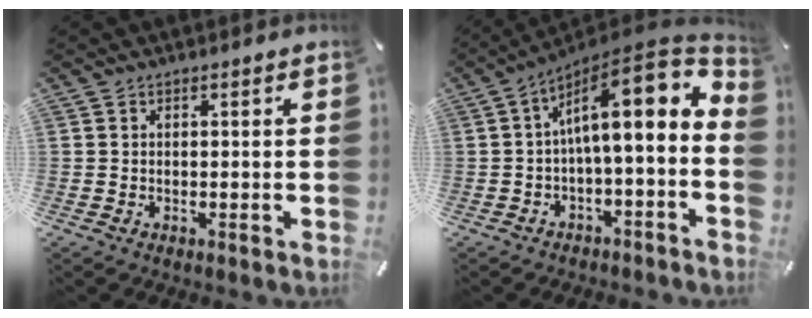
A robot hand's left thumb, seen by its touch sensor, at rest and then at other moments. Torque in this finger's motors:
{"motor_torque": [1.62, 3.39, 1.29, -0.88, 0.53]}